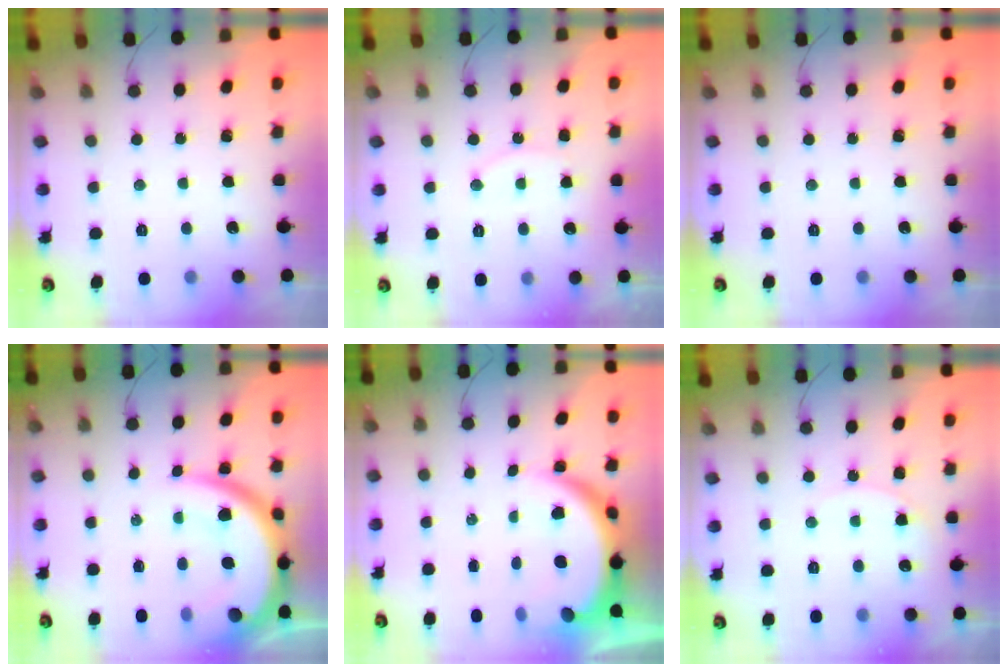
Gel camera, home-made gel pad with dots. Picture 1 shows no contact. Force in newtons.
{"total": 6.9, "press": 6.9, "slide": 0.3}
{"total": 0.0}
{"total": 15.2, "press": 15.1, "slide": 1.9}
{"total": 10.0, "press": 10.0, "slide": 1.1}
{"total": 6.6, "press": 6.6, "slide": 0.4}